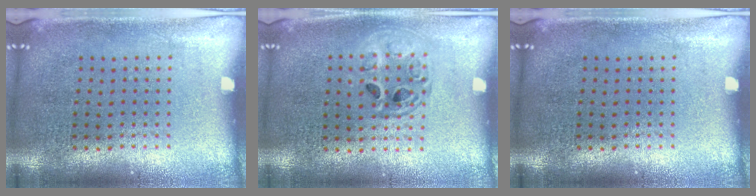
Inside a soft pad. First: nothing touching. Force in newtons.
{"total": 1.5, "press": 1.3, "slide": 0.7}
{"total": 0.0}